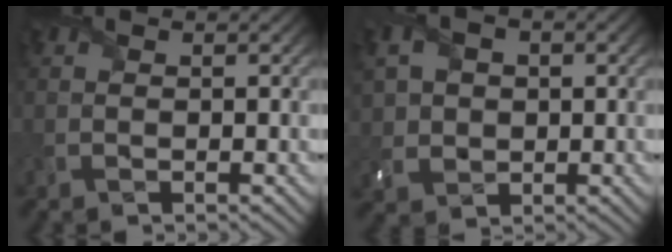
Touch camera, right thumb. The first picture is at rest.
{"total": 6.1, "force": [1.3, 4.7, 3.7], "torque": [-0.111, 0.002, 0.027]}